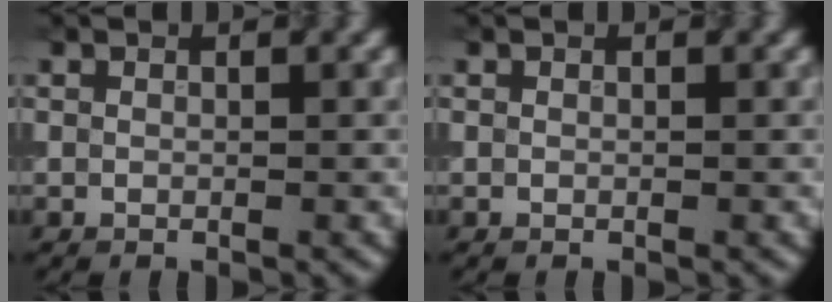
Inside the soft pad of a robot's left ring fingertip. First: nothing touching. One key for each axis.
{"total": 0.0}